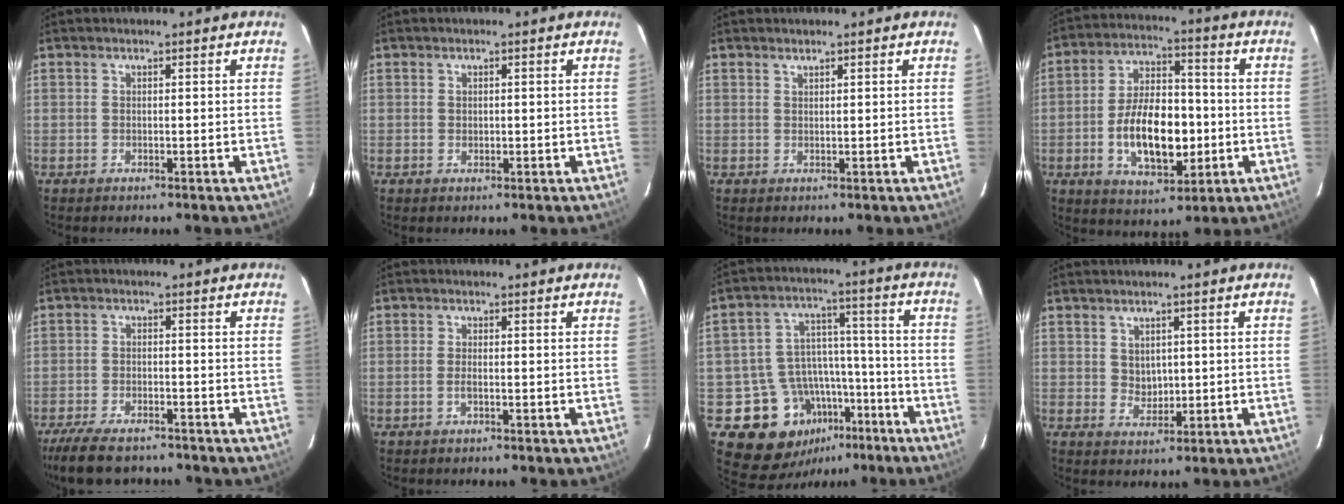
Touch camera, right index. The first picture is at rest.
{"total": 0.6, "force": [0.2, 0.5, 0.1], "torque": [0.001, 0.003, 0.005]}
{"total": 0.6, "force": [0.6, 0.1, 0.1], "torque": [-0.001, 0.001, 0.012]}
{"total": 14.8, "force": [-3.0, 7.7, 12.3], "torque": [-0.231, 0.014, -0.038]}
{"total": 11.1, "force": [-9.1, 3.6, 5.2], "torque": [-0.126, -0.024, -0.154]}
{"total": 1.2, "force": [-0.5, 0.4, 1.1], "torque": [-0.023, 0.002, -0.009]}
{"total": 15.4, "force": [-8.7, 11.7, 4.8], "torque": [-0.103, 0.053, -0.109]}
{"total": 2.9, "force": [0.9, 2.5, 1.2], "torque": [-0.015, 0.004, 0.024]}